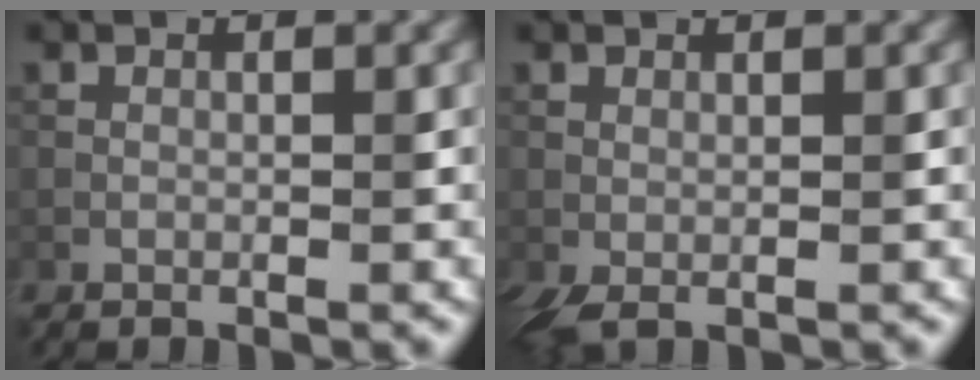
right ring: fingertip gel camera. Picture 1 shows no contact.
{"total": 1.9, "force": [0.1, 0.7, 1.8], "torque": [-0.039, 0.000, 0.002]}